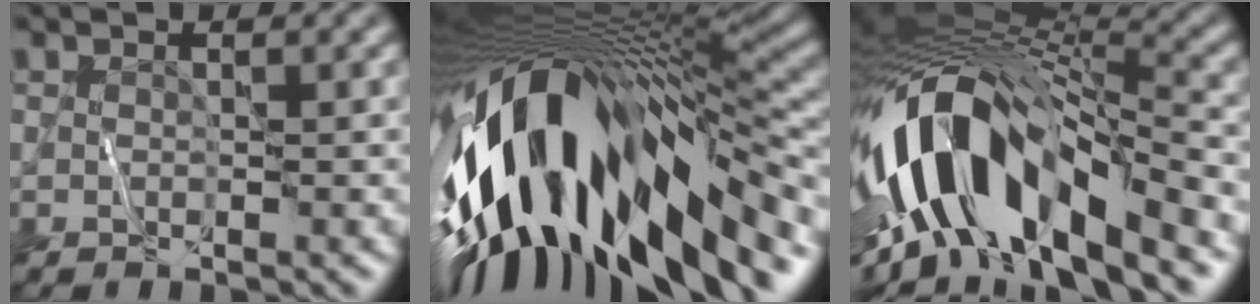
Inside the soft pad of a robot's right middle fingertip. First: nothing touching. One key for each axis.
{"total": 17.0, "fx": -5.0, "fy": 6.8, "fz": 14.8, "tx": -0.264, "ty": -0.017, "tz": -0.076}
{"total": 14.3, "fx": -4.1, "fy": 6.0, "fz": 12.3, "tx": -0.227, "ty": 0.024, "tz": -0.075}